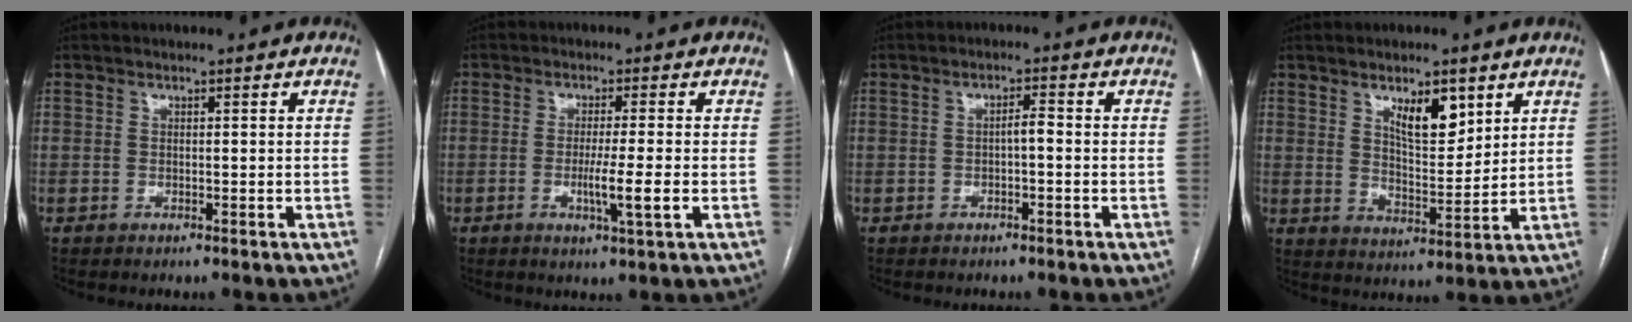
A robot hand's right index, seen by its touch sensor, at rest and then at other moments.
{"total": 5.2, "force": [-1.2, -0.4, 5.1], "torque": [-0.090, -0.013, -0.022]}
{"total": 1.7, "force": [-0.4, 0.3, 1.6], "torque": [-0.026, 0.004, -0.008]}
{"total": 7.5, "force": [4.2, 2.5, 5.7], "torque": [-0.097, -0.006, 0.075]}